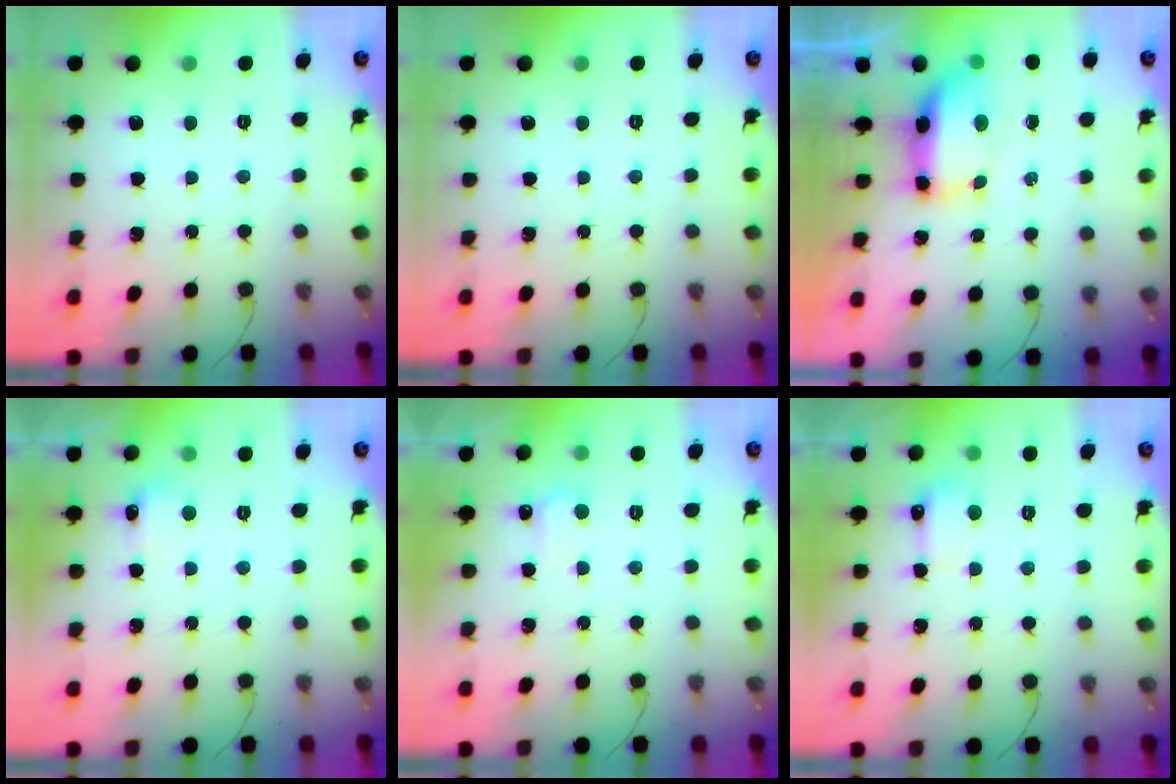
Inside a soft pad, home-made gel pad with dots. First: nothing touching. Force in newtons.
{"total": 0.0}
{"total": 7.5, "press": 7.4, "slide": 1.4}
{"total": 5.9, "press": 5.8, "slide": 1.2}
{"total": 3.7, "press": 3.5, "slide": 1.1}
{"total": 5.4, "press": 5.3, "slide": 1.2}